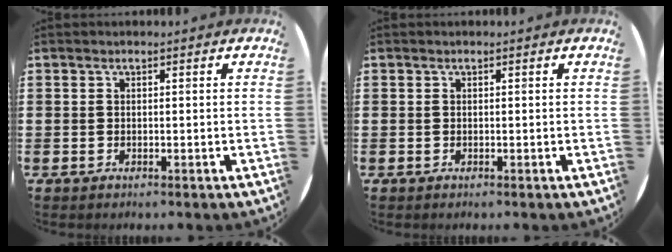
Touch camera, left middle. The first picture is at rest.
{"total": 0.0}